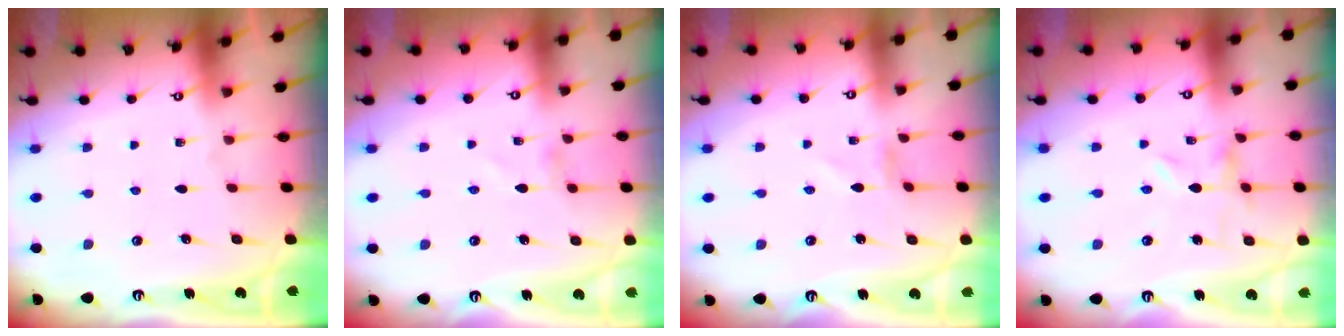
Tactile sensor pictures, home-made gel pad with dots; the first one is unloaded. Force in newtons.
{"total": 0.6, "press": 0.6, "slide": 0.2}
{"total": 0.7, "press": 0.6, "slide": 0.3}
{"total": 0.5, "press": 0.5, "slide": 0.0}